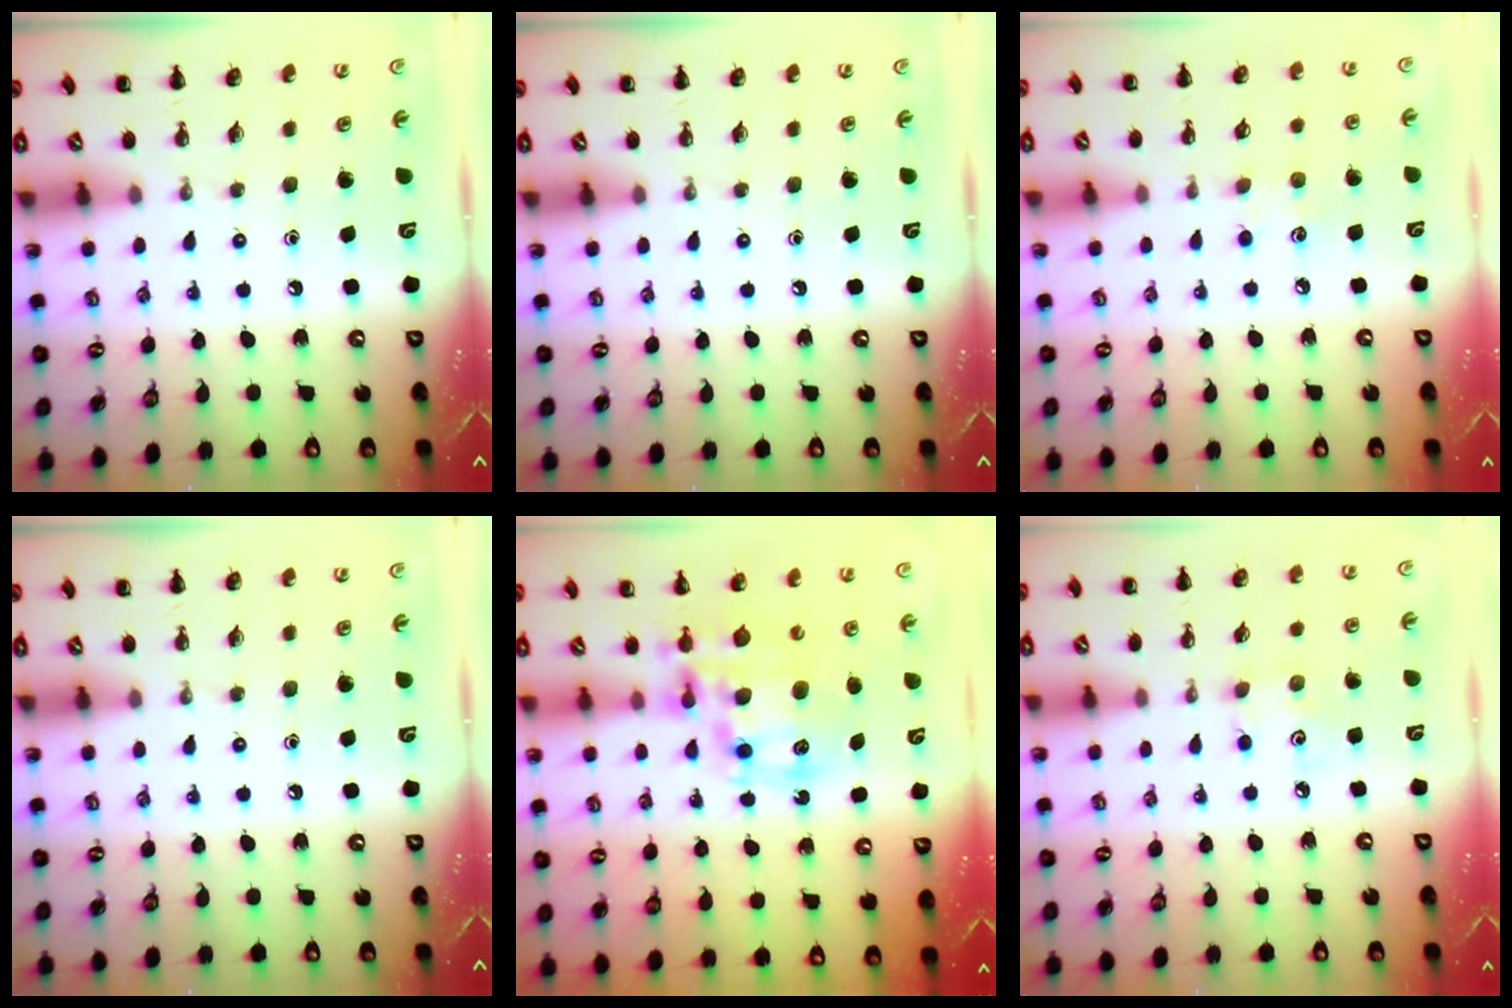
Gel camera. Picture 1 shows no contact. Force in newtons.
{"total": 0.0}
{"total": 5.4, "press": 5.2, "slide": 1.3}
{"total": 0.0}
{"total": 13.7, "press": 13.3, "slide": 3.0}
{"total": 3.9, "press": 3.8, "slide": 0.9}